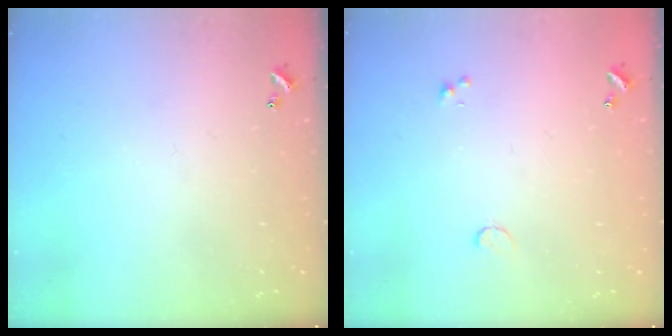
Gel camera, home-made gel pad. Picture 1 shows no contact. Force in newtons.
{"total": 0.5, "press": 0.4, "slide": 0.3}